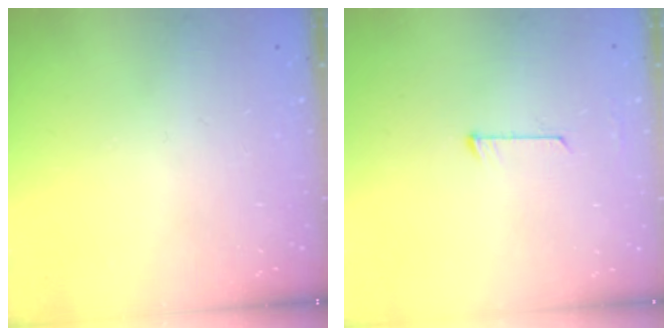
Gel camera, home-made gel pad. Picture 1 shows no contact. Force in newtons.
{"total": 5.9, "press": 5.9, "slide": 0.4}